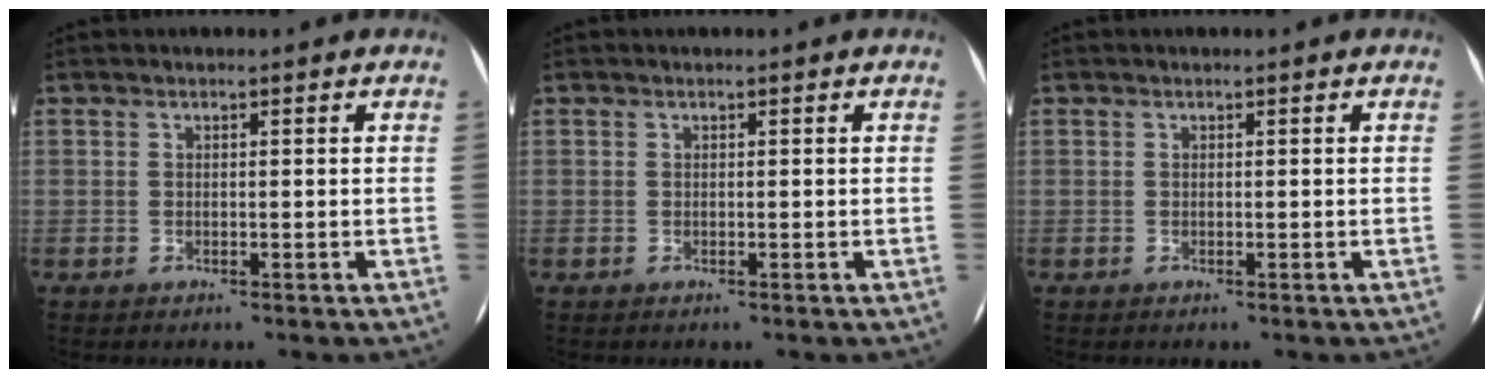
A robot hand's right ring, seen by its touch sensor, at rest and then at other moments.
{"total": 0.0}
{"total": 0.0}